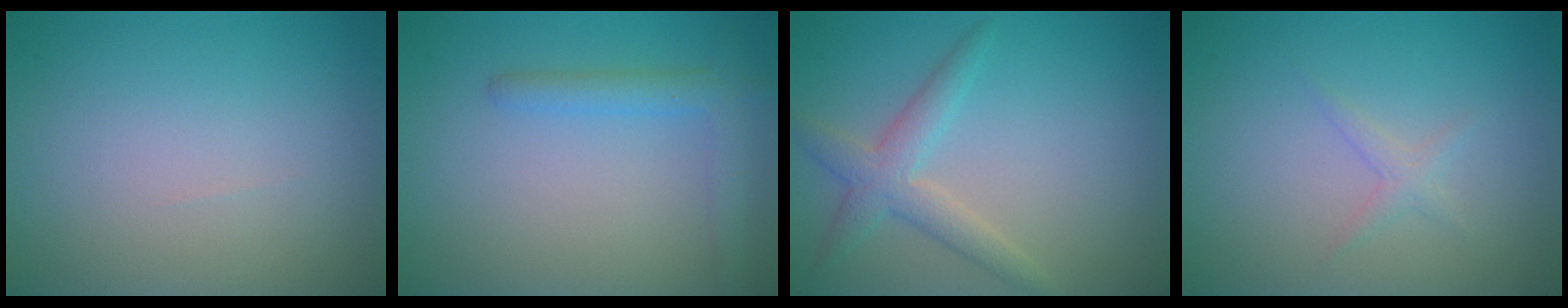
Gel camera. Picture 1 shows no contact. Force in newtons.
{"total": 2.4, "press": 2.4, "slide": 0.2}
{"total": 3.1, "press": 3.0, "slide": 0.2}
{"total": 1.1, "press": 1.1, "slide": 0.1}